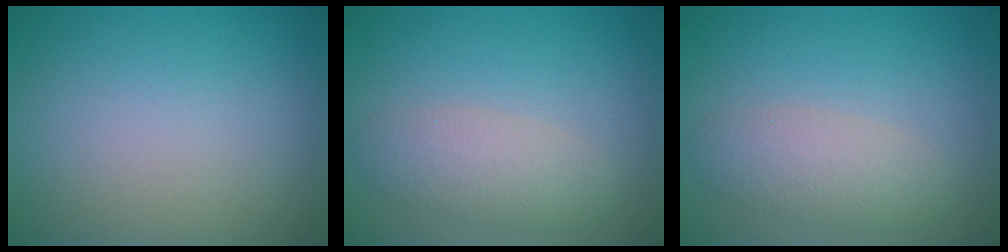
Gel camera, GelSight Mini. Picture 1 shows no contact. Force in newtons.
{"total": 2.9, "press": 2.9, "slide": 0.2}
{"total": 2.9, "press": 2.9, "slide": 0.2}